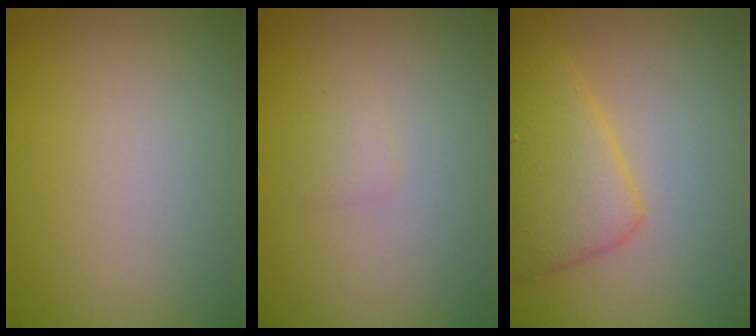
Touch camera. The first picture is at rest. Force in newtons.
{"total": 0.8, "press": 0.8, "slide": 0.0}
{"total": 4.8, "press": 4.7, "slide": 0.3}